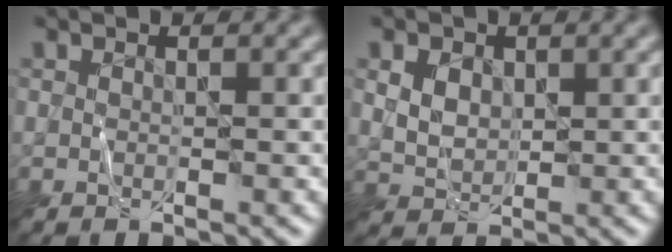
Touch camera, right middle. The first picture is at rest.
{"total": 3.1, "force": [1.1, 2.3, 1.8], "torque": [-0.039, 0.004, 0.017]}